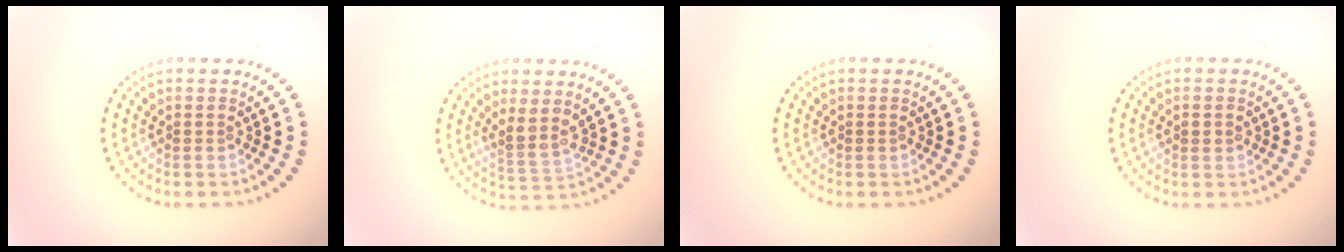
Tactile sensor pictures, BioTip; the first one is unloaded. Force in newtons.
{"total": 2.5, "press": 2.0, "slide": 1.5}
{"total": 0.0}
{"total": 1.1, "press": 1.1, "slide": 0.2}